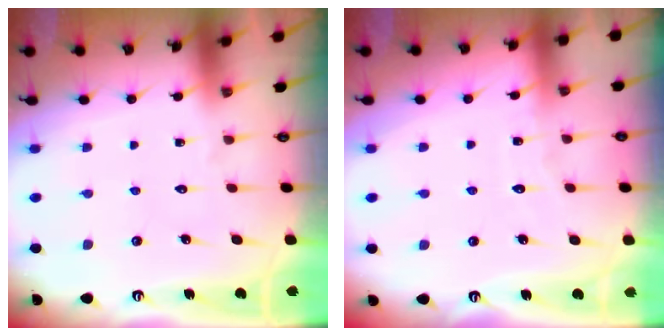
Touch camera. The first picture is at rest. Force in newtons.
{"total": 4.3, "press": 4.3, "slide": 0.5}